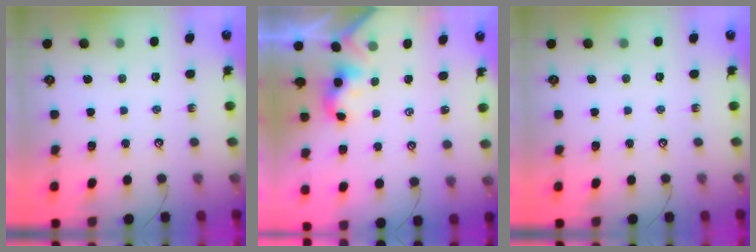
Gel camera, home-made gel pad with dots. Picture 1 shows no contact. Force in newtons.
{"total": 2.2, "press": 2.2, "slide": 0.2}
{"total": 0.0}